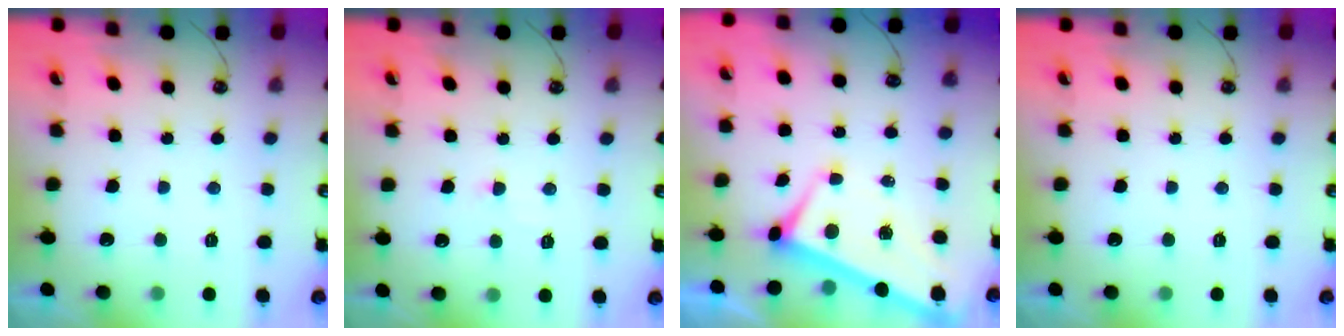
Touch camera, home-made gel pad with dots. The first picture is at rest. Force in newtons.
{"total": 0.9, "press": 0.9, "slide": 0.3}
{"total": 1.9, "press": 1.9, "slide": 0.5}
{"total": 0.0}